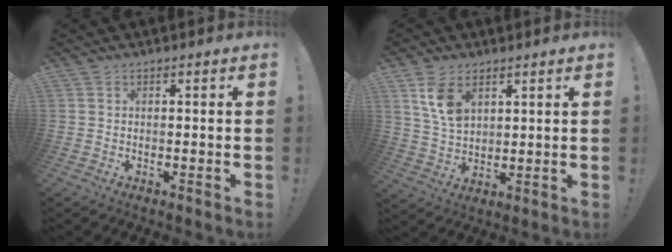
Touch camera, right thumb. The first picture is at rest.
{"total": 9.0, "force": [4.7, 5.6, 5.2], "torque": [-0.087, -0.014, 0.092]}